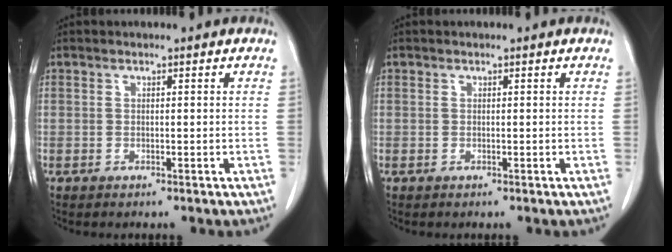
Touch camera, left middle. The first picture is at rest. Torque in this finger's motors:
{"motor_torque": [-0.16, 0.16, -0.10, -0.01]}